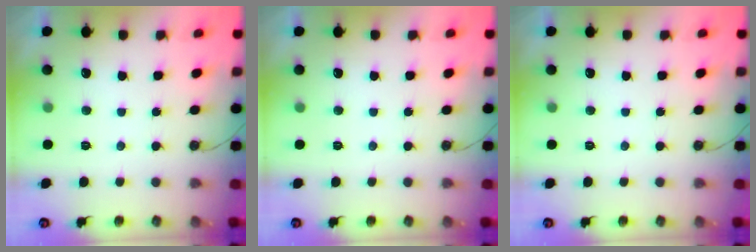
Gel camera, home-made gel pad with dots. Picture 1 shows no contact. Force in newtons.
{"total": 0.0}
{"total": 0.0}